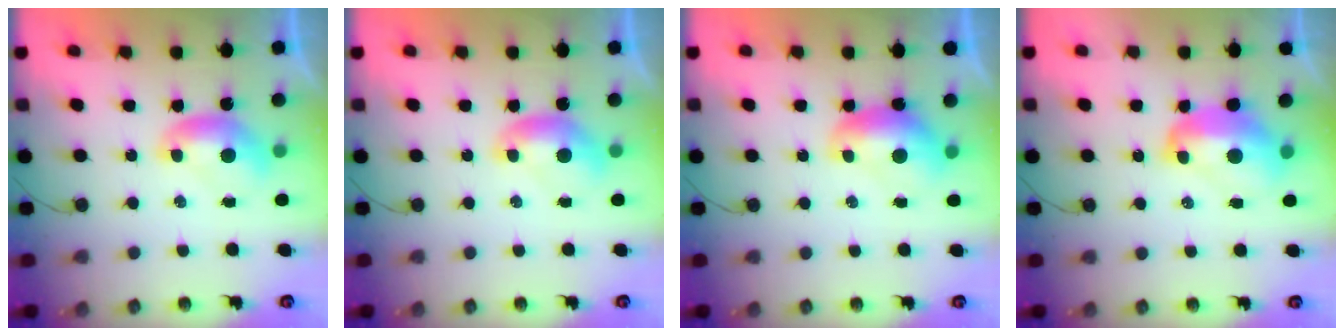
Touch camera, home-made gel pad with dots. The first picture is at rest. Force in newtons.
{"total": 0.0}
{"total": 1.0, "press": 1.0, "slide": 0.4}
{"total": 5.4, "press": 5.2, "slide": 1.1}